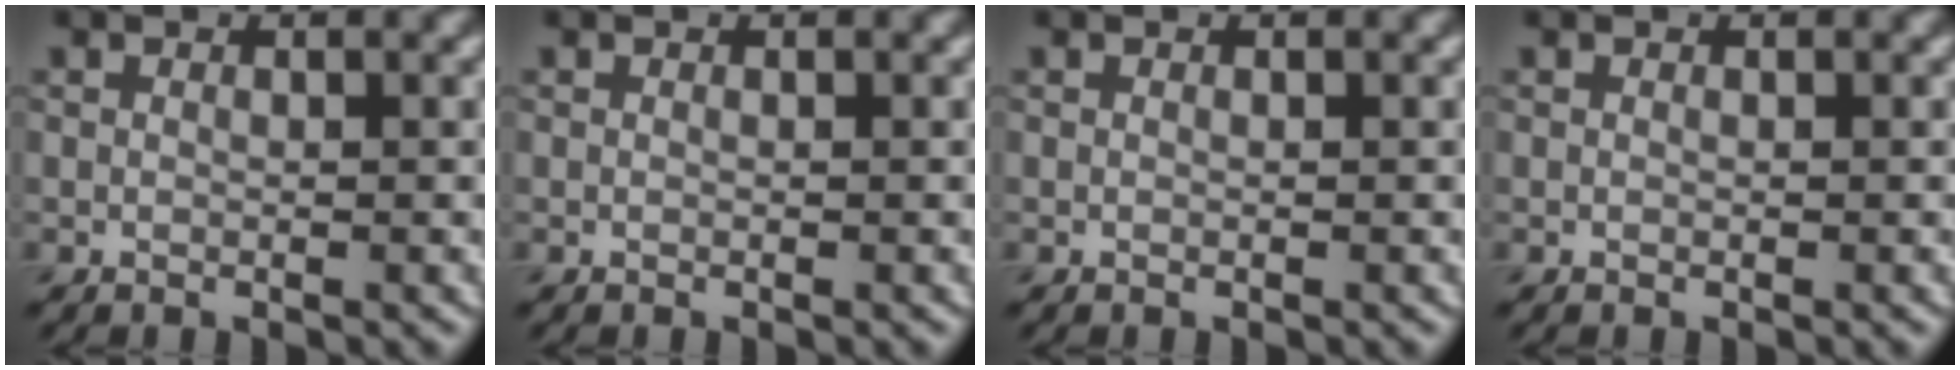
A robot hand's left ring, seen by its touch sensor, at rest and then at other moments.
{"total": 0.0}
{"total": 0.0}
{"total": 0.0}